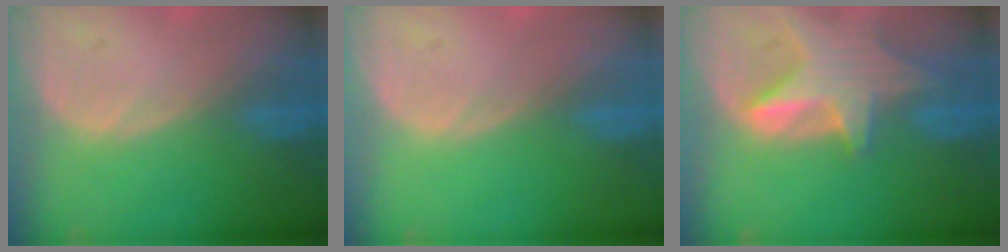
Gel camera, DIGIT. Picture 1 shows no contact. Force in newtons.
{"total": 0.0}
{"total": 7.9, "press": 7.3, "slide": 3.1}